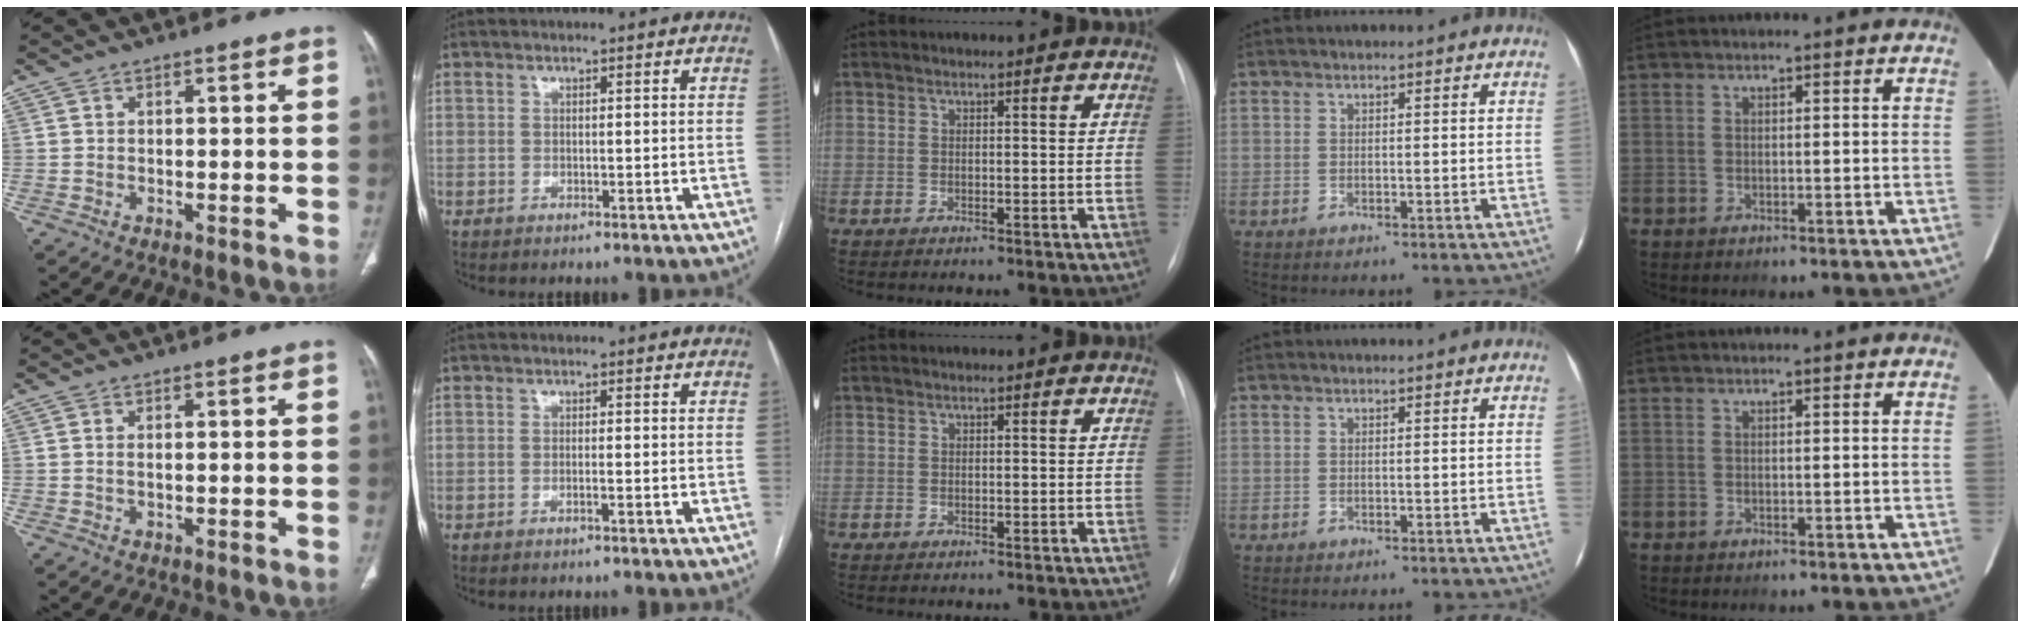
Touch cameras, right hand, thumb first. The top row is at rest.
{"thumb": {"total": 0.7, "force": [0.1, 0.3, 0.6], "torque": [-0.018, 0.001, 0.005]}, "index": {"total": 0.7, "force": [-0.3, -0.1, 0.6], "torque": [-0.014, 0.001, -0.003]}}